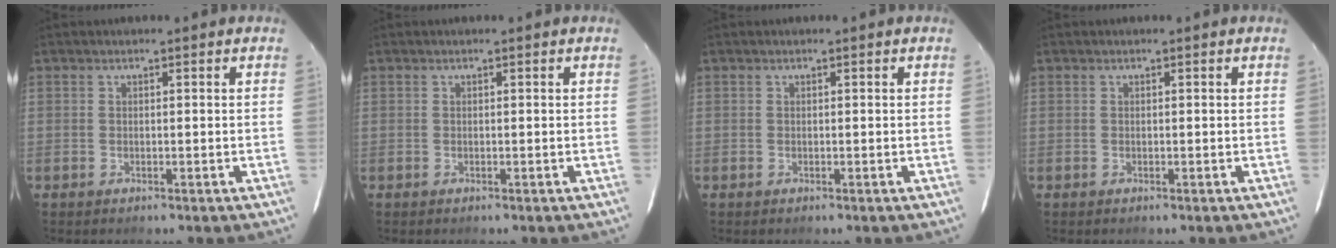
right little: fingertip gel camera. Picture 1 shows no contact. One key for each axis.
{"total": 0.0}
{"total": 0.0}
{"total": 0.0}